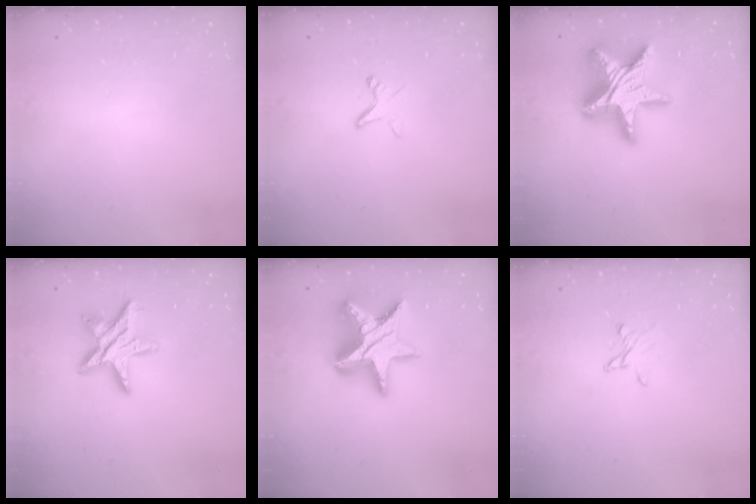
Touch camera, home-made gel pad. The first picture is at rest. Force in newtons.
{"total": 3.9, "press": 3.8, "slide": 0.4}
{"total": 24.1, "press": 24.0, "slide": 2.3}
{"total": 12.7, "press": 12.6, "slide": 0.7}
{"total": 19.0, "press": 18.9, "slide": 1.5}
{"total": 4.0, "press": 4.0, "slide": 0.4}